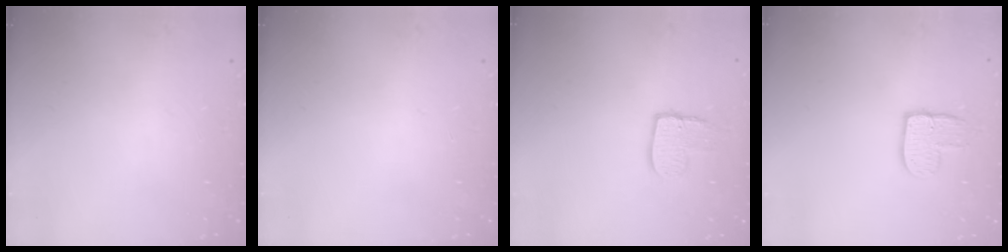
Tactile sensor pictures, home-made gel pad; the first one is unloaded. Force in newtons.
{"total": 0.0}
{"total": 8.4, "press": 8.4, "slide": 0.6}
{"total": 8.5, "press": 8.4, "slide": 0.5}